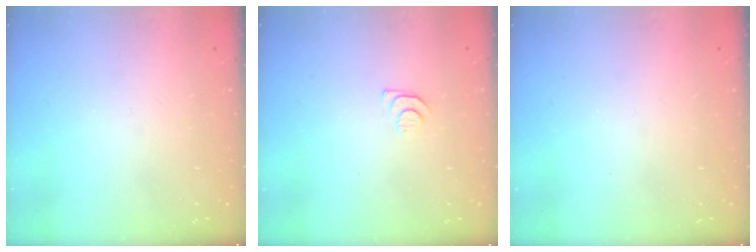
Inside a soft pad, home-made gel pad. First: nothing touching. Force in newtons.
{"total": 5.4, "press": 5.4, "slide": 0.7}
{"total": 0.0}